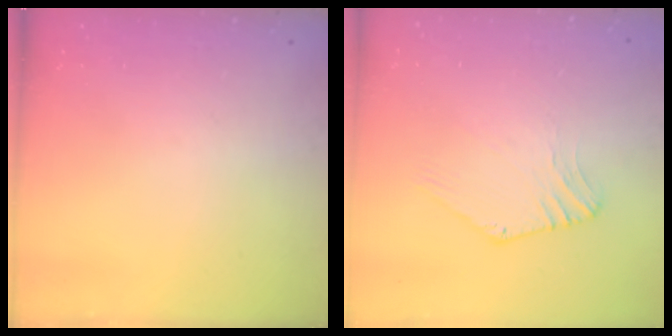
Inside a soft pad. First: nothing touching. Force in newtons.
{"total": 0.5, "press": 0.5, "slide": 0.3}